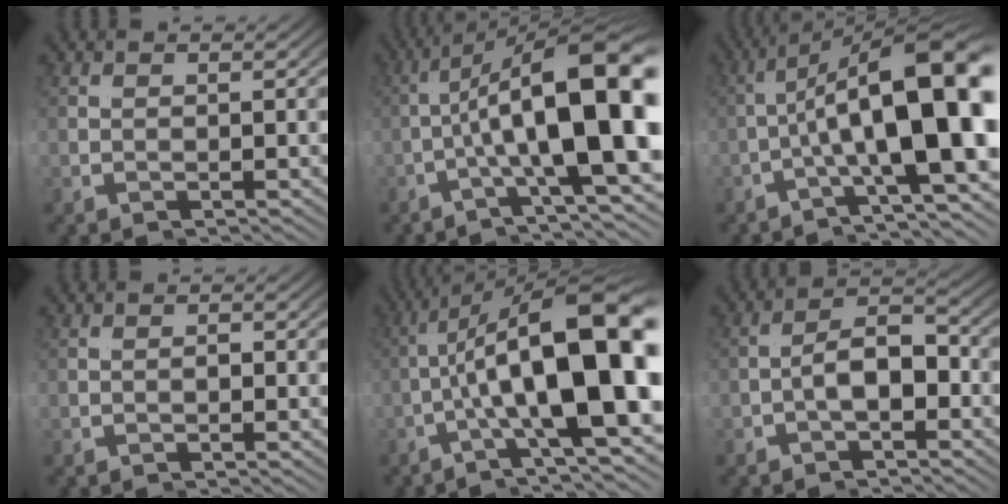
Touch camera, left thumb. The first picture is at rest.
{"total": 14.5, "force": [-1.7, 4.0, 13.9], "torque": [-0.188, 0.006, -0.038]}
{"total": 13.1, "force": [-1.6, 3.2, 12.5], "torque": [-0.173, 0.012, -0.042]}
{"total": 0.6, "force": [-0.4, 0.4, 0.2], "torque": [-0.007, -0.004, -0.004]}
{"total": 16.1, "force": [-1.6, 5.0, 15.2], "torque": [-0.214, 0.003, -0.036]}
{"total": 4.5, "force": [-2.2, 2.1, 3.2], "torque": [-0.072, -0.004, -0.045]}